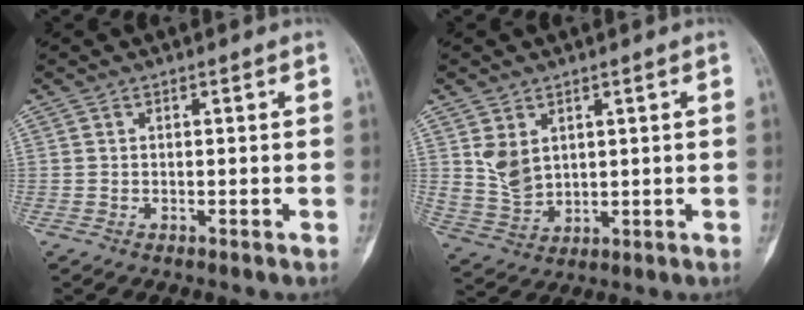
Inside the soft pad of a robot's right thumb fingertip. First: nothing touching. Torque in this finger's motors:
{"motor_torque": [1.14, 1.16, 0.31, -0.12, 0.19]}